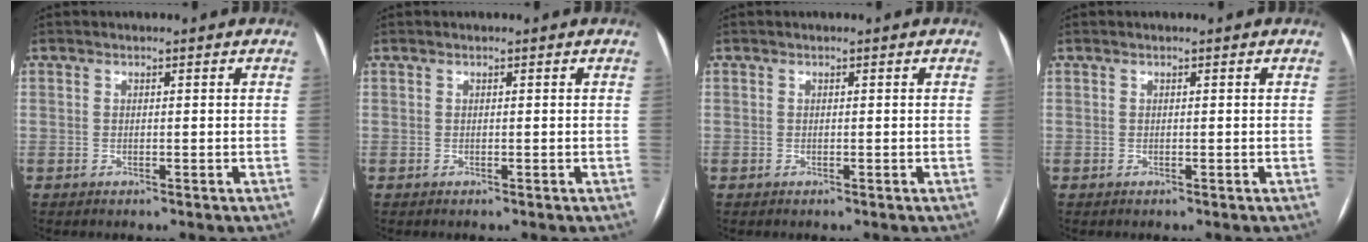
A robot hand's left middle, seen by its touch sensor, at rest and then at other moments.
{"total": 0.0}
{"total": 0.0}
{"total": 0.0}